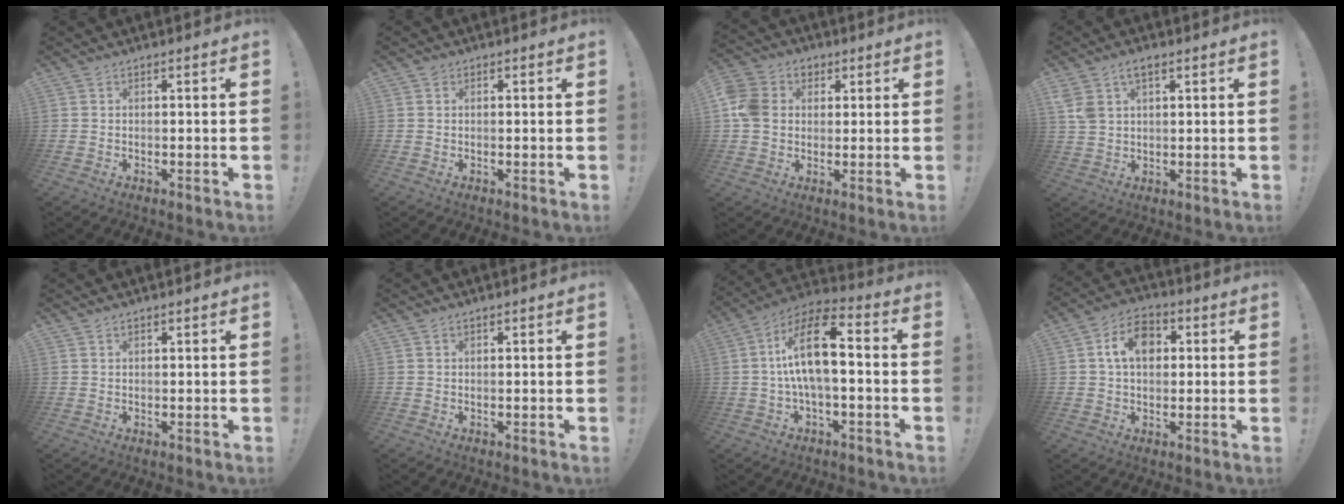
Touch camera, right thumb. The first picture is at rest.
{"total": 0.9, "force": [0.5, 0.7, 0.0], "torque": [0.008, -0.001, 0.006]}
{"total": 10.6, "force": [1.7, 9.0, 5.3], "torque": [-0.102, 0.008, 0.034]}
{"total": 6.4, "force": [2.9, 4.0, 4.1], "torque": [-0.075, -0.005, 0.055]}
{"total": 0.8, "force": [0.7, 0.3, 0.2], "torque": [-0.004, -0.001, 0.013]}
{"total": 0.6, "force": [0.5, 0.3, 0.2], "torque": [-0.003, -0.001, 0.009]}
{"total": 15.7, "force": [1.4, 6.3, 14.3], "torque": [-0.244, 0.003, 0.018]}
{"total": 10.7, "force": [2.7, 7.5, 7.1], "torque": [-0.107, 0.012, 0.048]}